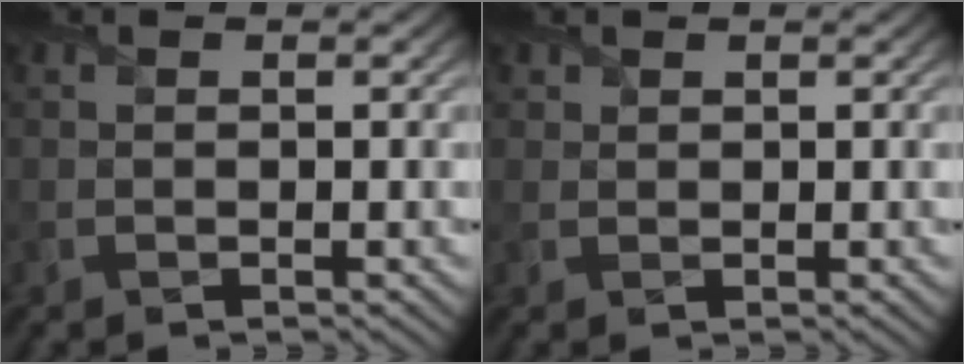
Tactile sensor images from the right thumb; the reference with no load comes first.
{"total": 1.4, "force": [1.0, 1.0, 0.3], "torque": [-0.009, 0.001, 0.022]}